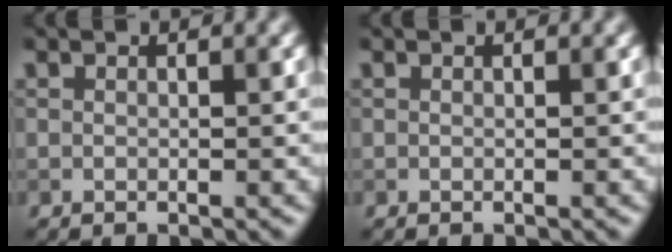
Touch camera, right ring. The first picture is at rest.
{"total": 0.0}